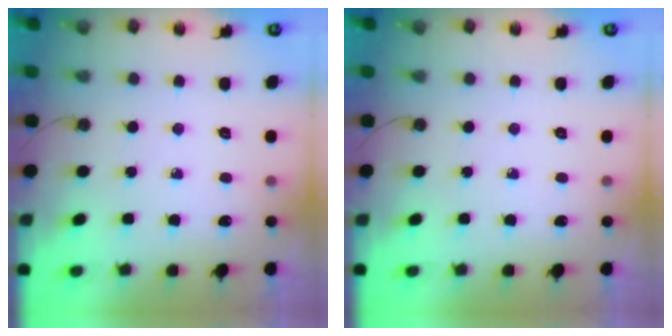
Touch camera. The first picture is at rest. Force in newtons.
{"total": 0.0}